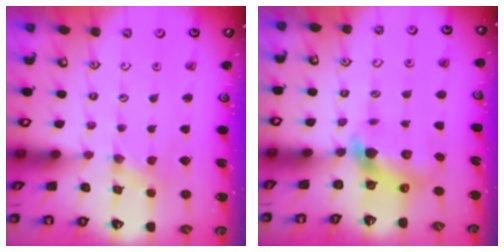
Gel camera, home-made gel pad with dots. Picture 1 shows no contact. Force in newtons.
{"total": 5.5, "press": 5.4, "slide": 0.7}